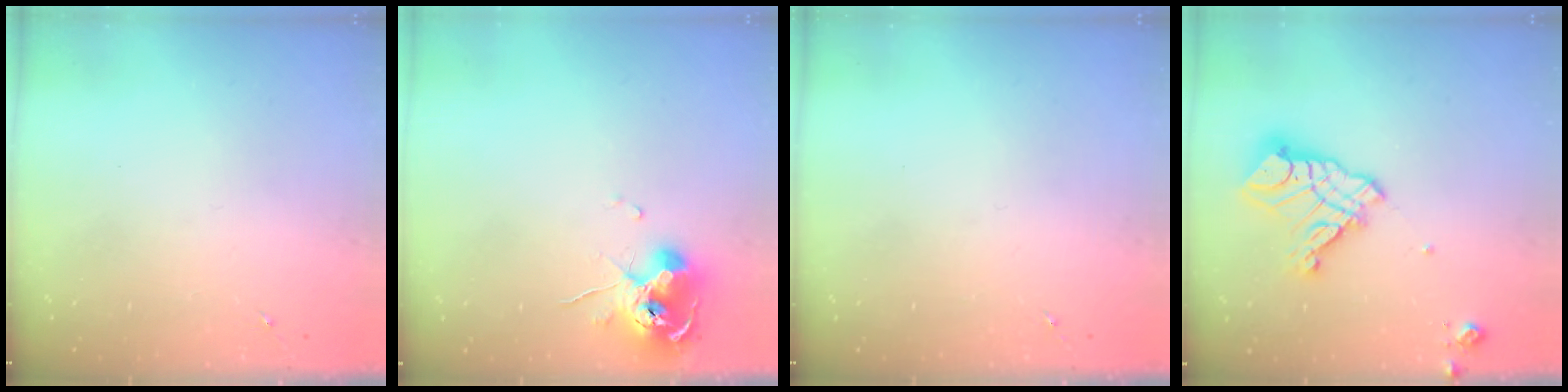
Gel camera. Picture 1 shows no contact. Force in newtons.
{"total": 10.3, "press": 10.2, "slide": 1.5}
{"total": 0.0}
{"total": 14.4, "press": 14.3, "slide": 1.5}